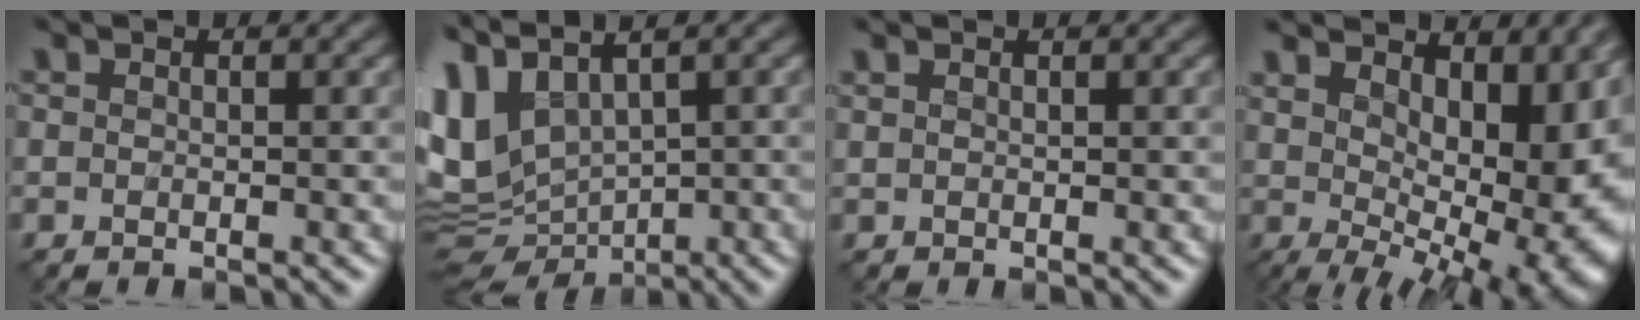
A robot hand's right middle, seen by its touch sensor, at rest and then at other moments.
{"total": 7.8, "force": [0.7, 4.8, 6.2], "torque": [-0.150, -0.009, 0.031]}
{"total": 0.6, "force": [0.5, -0.1, -0.1], "torque": [-0.003, 0.001, 0.013]}
{"total": 15.9, "force": [3.1, 7.7, 13.5], "torque": [-0.159, 0.008, 0.078]}